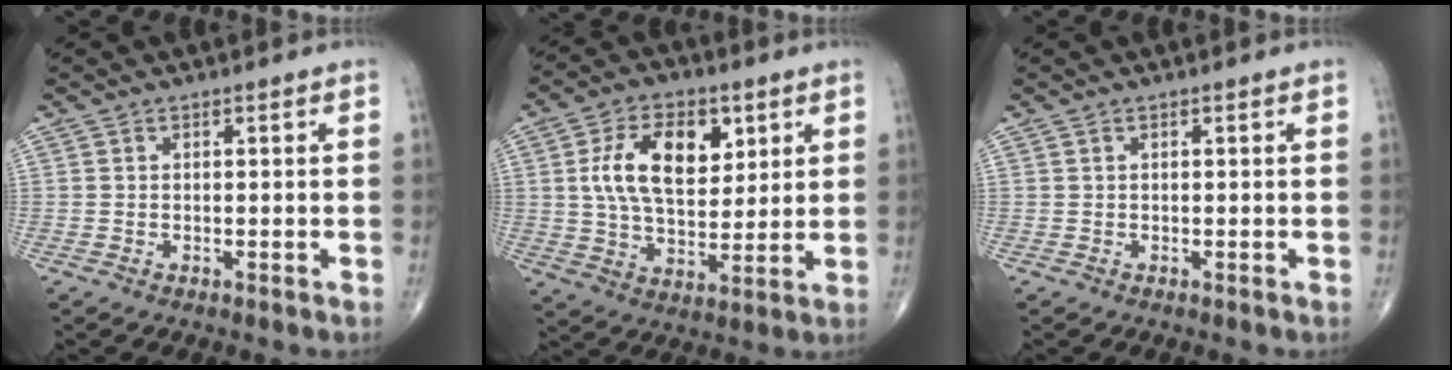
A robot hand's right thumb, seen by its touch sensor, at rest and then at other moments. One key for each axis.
{"total": 14.6, "fx": 4.3, "fy": 8.6, "fz": 11.0, "tx": -0.165, "ty": -0.013, "tz": 0.078}
{"total": 0.0}